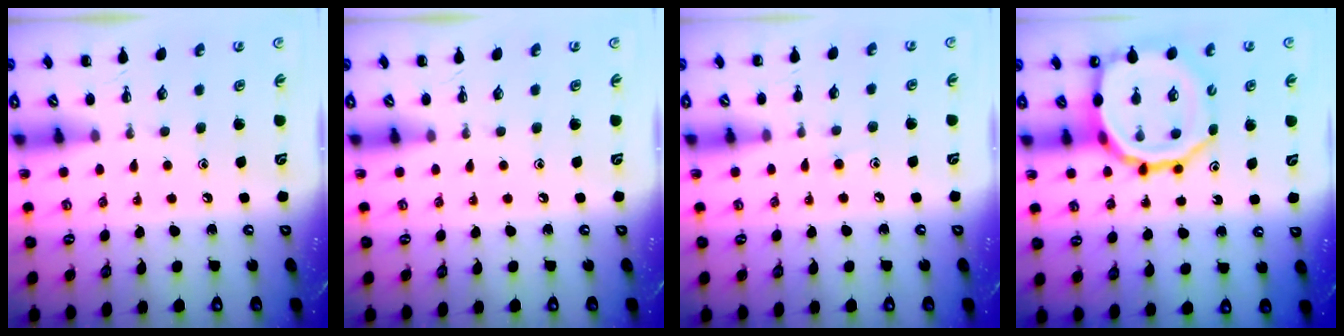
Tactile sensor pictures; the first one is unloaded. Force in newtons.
{"total": 0.0}
{"total": 6.2, "press": 5.7, "slide": 2.4}
{"total": 17.3, "press": 17.1, "slide": 2.7}